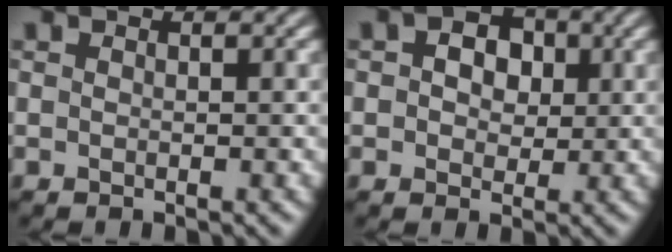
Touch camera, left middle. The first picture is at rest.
{"total": 3.8, "force": [1.0, 2.8, 2.5], "torque": [-0.032, 0.009, 0.000]}